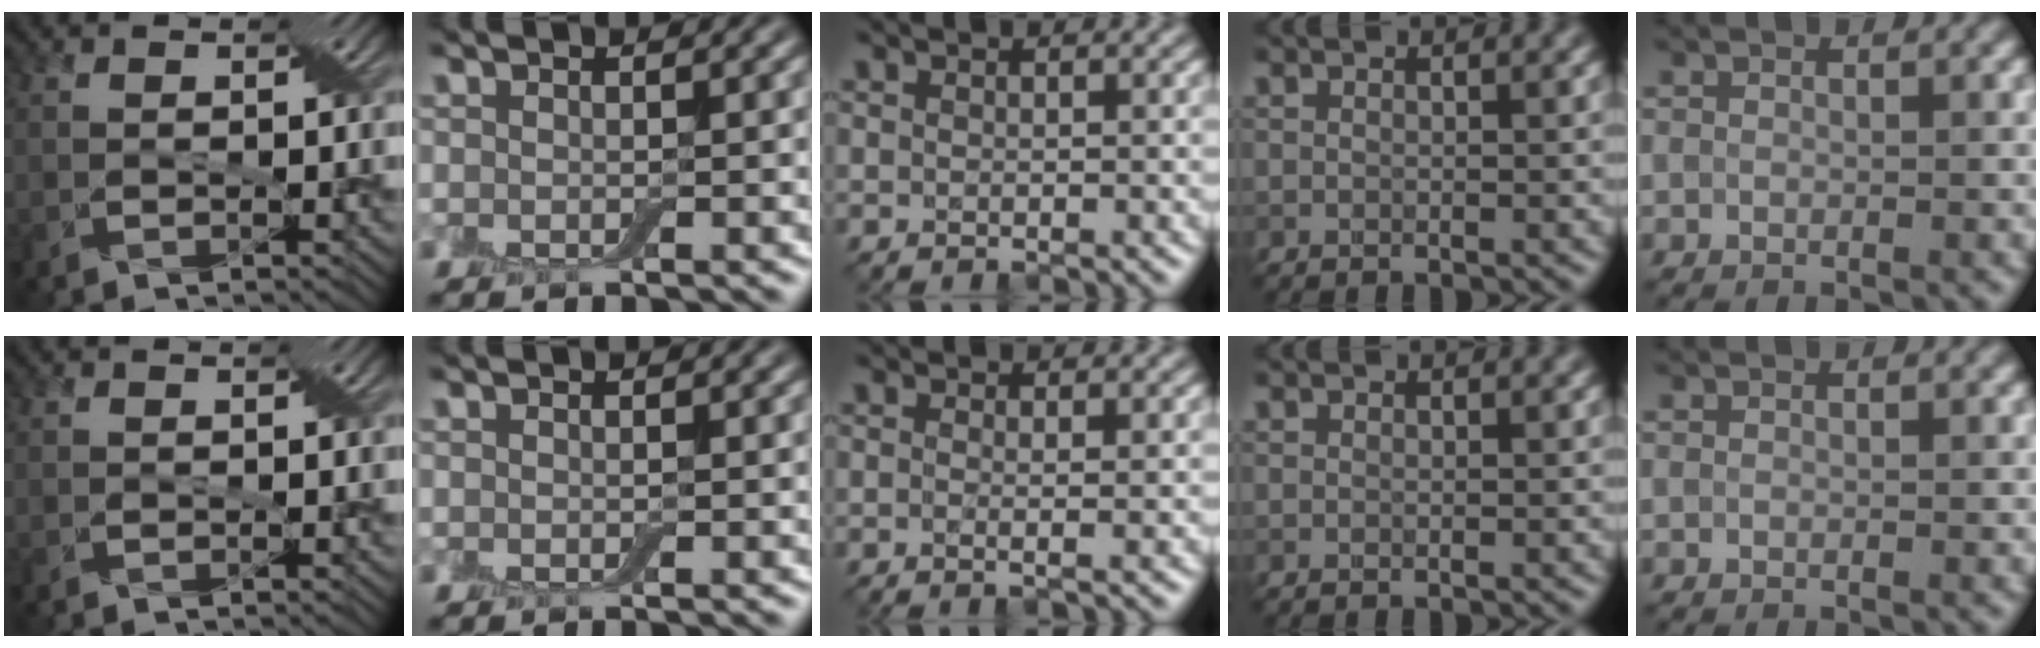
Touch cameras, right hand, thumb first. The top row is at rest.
{"middle": {"total": 0.6, "force": [-0.1, 0.0, 0.6], "torque": [-0.014, -0.003, -0.004]}}